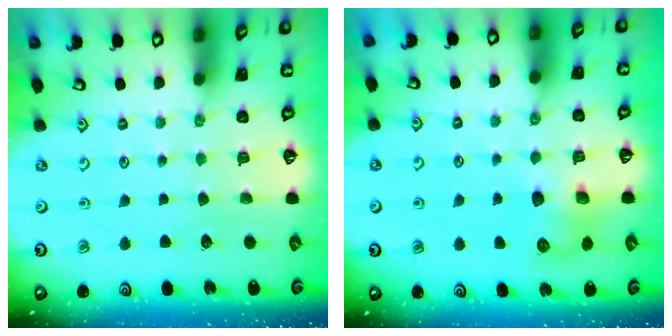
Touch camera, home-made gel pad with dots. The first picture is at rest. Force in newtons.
{"total": 7.8, "press": 7.8, "slide": 0.1}